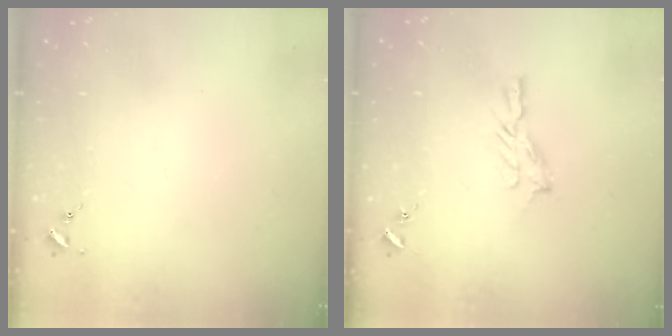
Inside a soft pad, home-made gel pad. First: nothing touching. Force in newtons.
{"total": 4.7, "press": 4.7, "slide": 0.5}